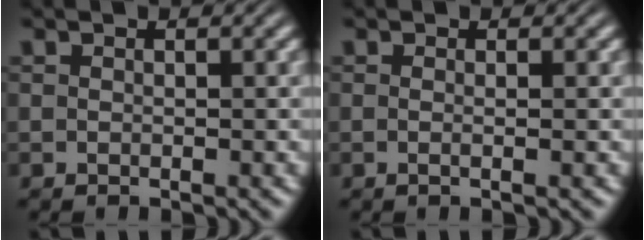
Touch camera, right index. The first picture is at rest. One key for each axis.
{"total": 1.0, "fx": -0.3, "fy": -0.6, "fz": 0.8, "tx": -0.016, "ty": -0.006, "tz": -0.004}